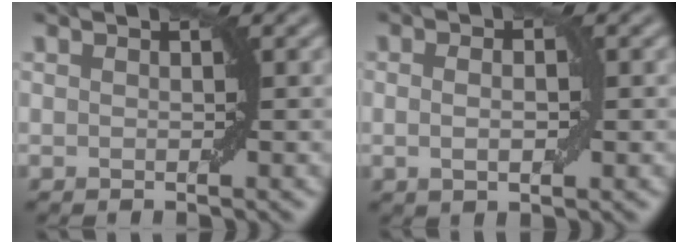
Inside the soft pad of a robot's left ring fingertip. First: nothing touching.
{"total": 2.3, "force": [0.1, 1.0, 2.1], "torque": [-0.030, -0.001, -0.001]}